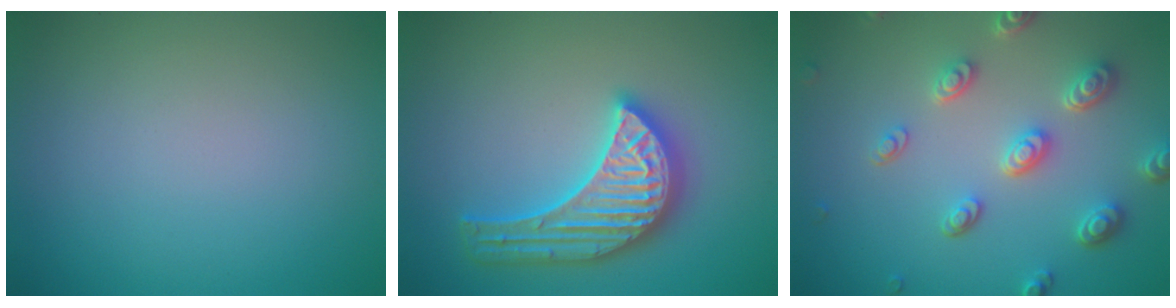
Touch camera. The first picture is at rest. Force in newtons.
{"total": 5.5, "press": 5.5, "slide": 0.6}
{"total": 4.8, "press": 3.7, "slide": 3.1}